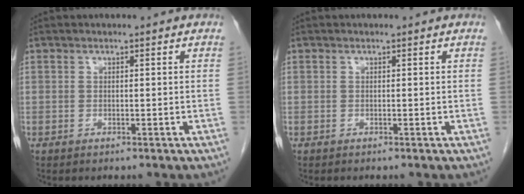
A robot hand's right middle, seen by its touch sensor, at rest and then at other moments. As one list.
[{"total": 0.0}]